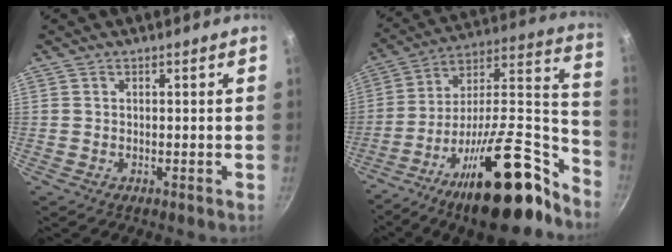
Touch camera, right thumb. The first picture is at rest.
{"total": 27.0, "force": [-18.4, 8.3, 17.9], "torque": [-0.202, 0.113, -0.309]}